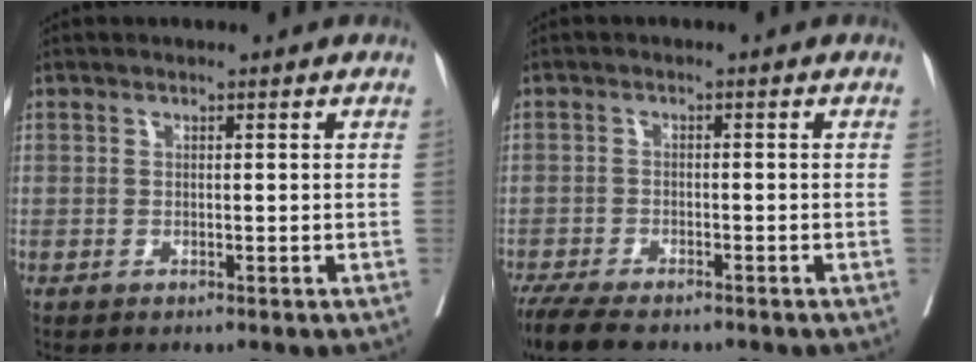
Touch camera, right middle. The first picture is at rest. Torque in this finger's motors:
{"motor_torque": [0.60, -0.59, 0.07, 0.02]}